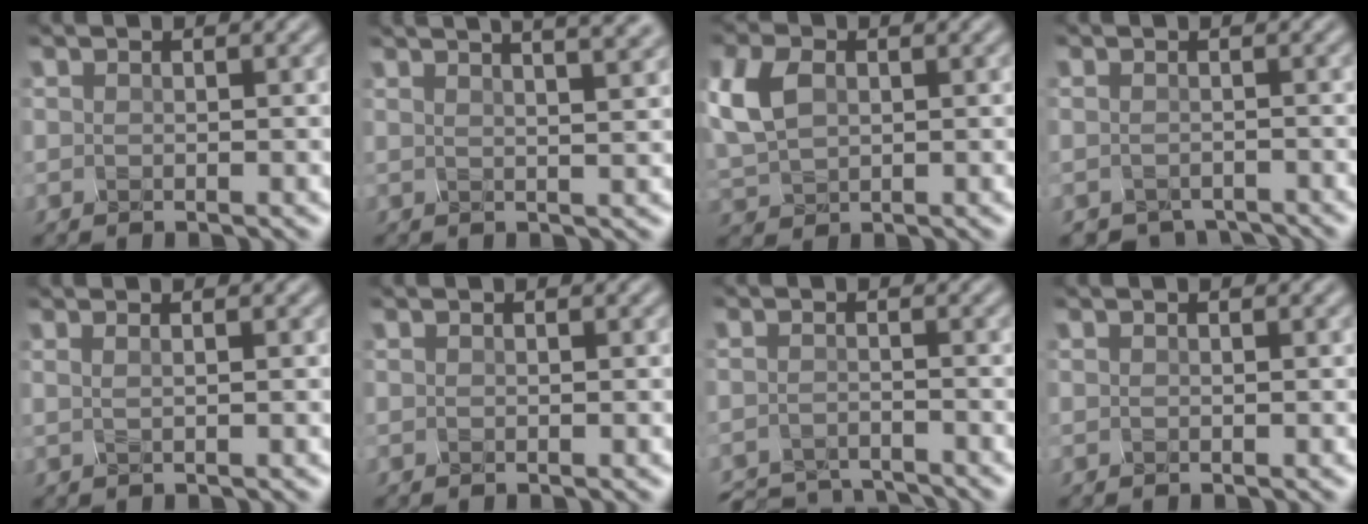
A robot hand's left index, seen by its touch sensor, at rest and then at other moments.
{"total": 8.6, "force": [5.0, 3.0, 6.2], "torque": [-0.038, 0.051, 0.043]}
{"total": 3.0, "force": [1.8, 2.0, 1.4], "torque": [-0.070, 0.011, 0.041]}
{"total": 3.4, "force": [-3.3, -0.1, -1.0], "torque": [0.005, -0.006, -0.034]}
{"total": 0.7, "force": [0.5, 0.0, 0.4], "torque": [-0.004, 0.006, -0.007]}
{"total": 0.0}
{"total": 5.5, "force": [-5.5, -0.3, -0.6], "torque": [-0.004, -0.014, -0.079]}
{"total": 0.0}